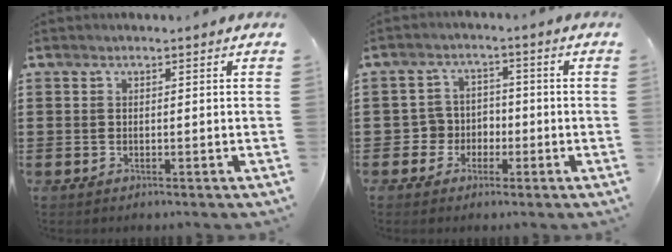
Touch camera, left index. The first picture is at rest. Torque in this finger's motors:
{"motor_torque": [-0.13, 0.39, 0.02, -0.01]}